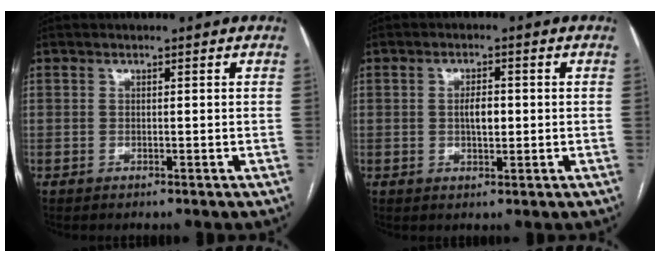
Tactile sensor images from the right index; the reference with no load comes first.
{"total": 3.2, "force": [0.0, 1.3, 2.9], "torque": [-0.048, 0.002, 0.001]}